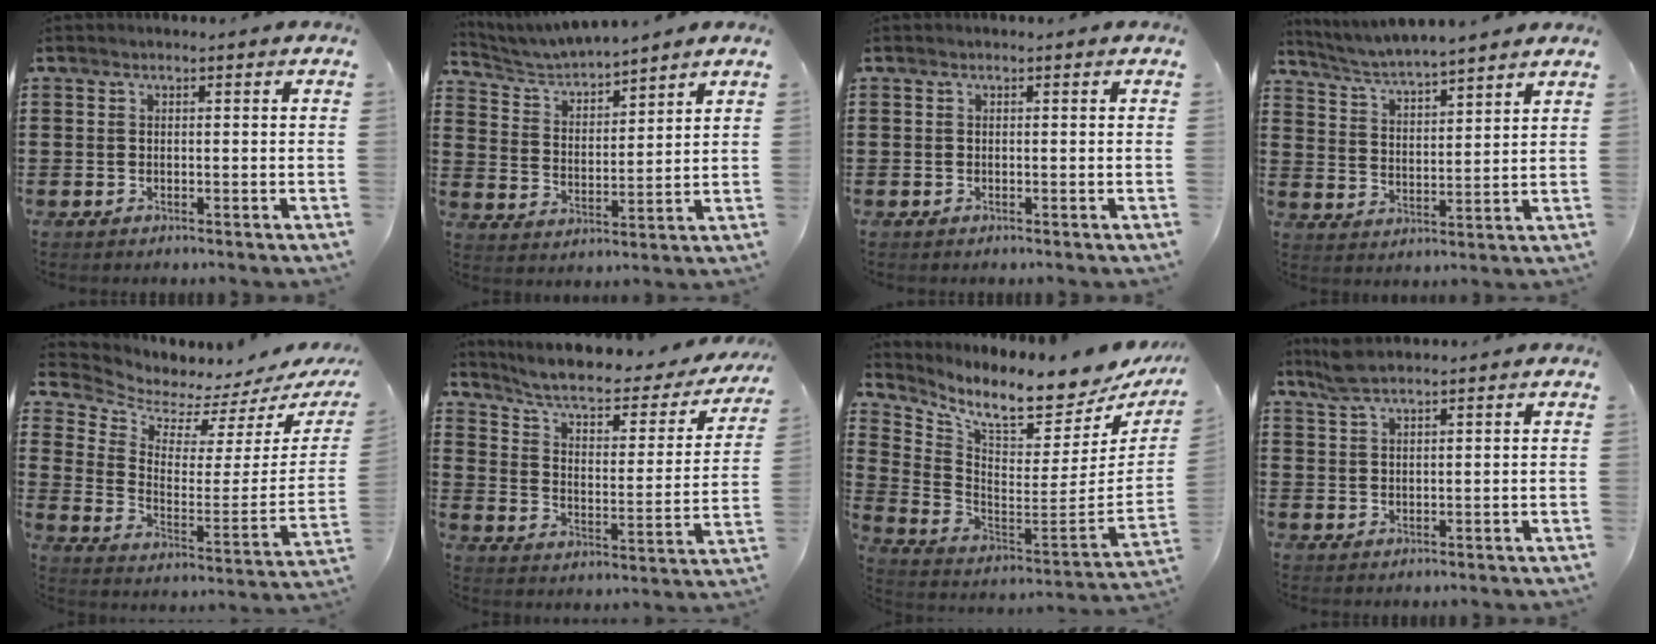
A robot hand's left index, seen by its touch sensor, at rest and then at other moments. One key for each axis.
{"total": 4.4, "fx": 4.3, "fy": 0.1, "fz": 0.7, "tx": -0.037, "ty": -0.028, "tz": 0.072}
{"total": 0.0}
{"total": 4.3, "fx": 4.2, "fy": -0.3, "fz": 1.0, "tx": -0.040, "ty": -0.027, "tz": 0.069}
{"total": 3.7, "fx": 3.6, "fy": 0.7, "fz": 0.6, "tx": -0.041, "ty": -0.049, "tz": 0.056}
{"total": 6.8, "fx": 5.4, "fy": 1.5, "fz": 3.9, "tx": -0.098, "ty": -0.033, "tz": 0.089}
{"total": 8.6, "fx": 7.2, "fy": 0.4, "fz": 4.7, "tx": -0.111, "ty": -0.074, "tz": 0.113}
{"total": 3.4, "fx": 2.7, "fy": 0.7, "fz": 2.0, "tx": -0.044, "ty": 0.002, "tz": 0.050}